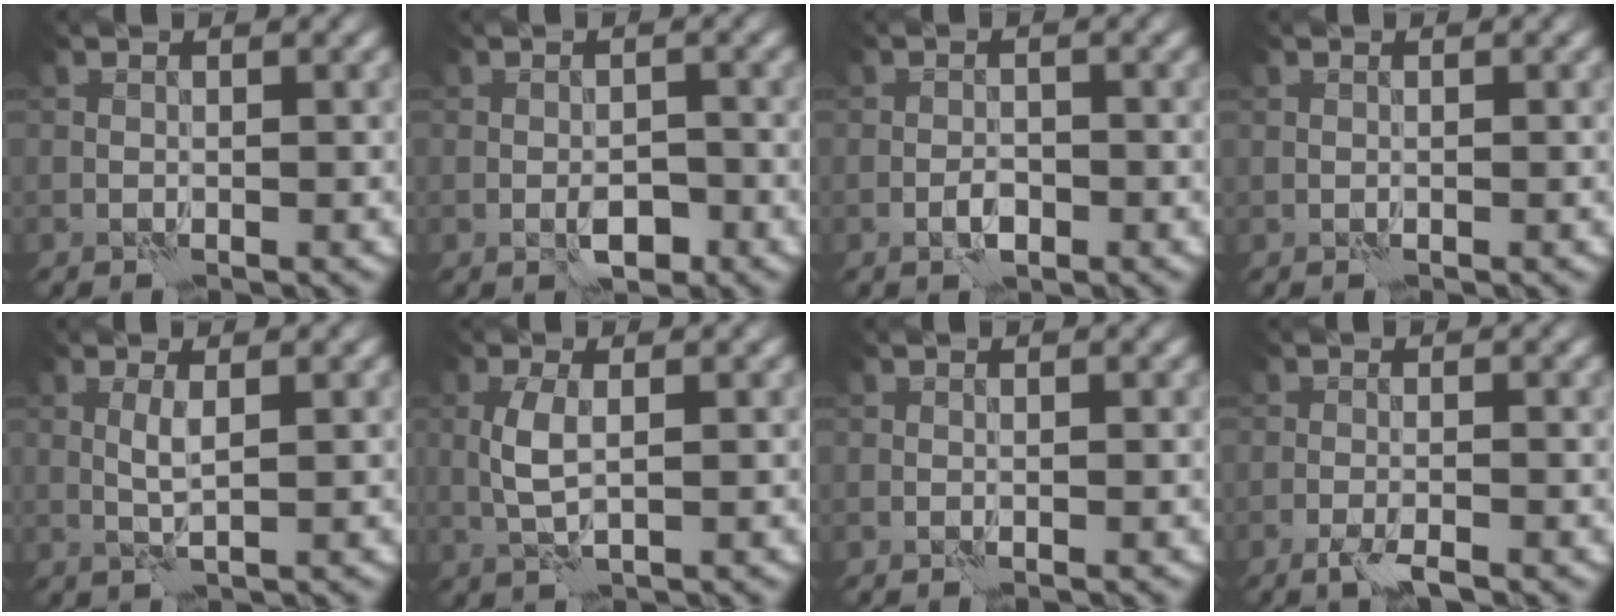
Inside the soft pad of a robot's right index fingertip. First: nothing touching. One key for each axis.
{"total": 2.5, "fx": -1.2, "fy": 1.2, "fz": 1.8, "tx": -0.029, "ty": 0.001, "tz": -0.019}
{"total": 1.7, "fx": -0.9, "fy": 0.7, "fz": 1.2, "tx": -0.021, "ty": 0.003, "tz": -0.019}
{"total": 0.0}
{"total": 1.6, "fx": 0.5, "fy": 0.1, "fz": 1.5, "tx": -0.038, "ty": 0.002, "tz": 0.008}
{"total": 2.8, "fx": 0.2, "fy": 1.0, "fz": 2.6, "tx": -0.063, "ty": 0.002, "tz": 0.004}
{"total": 0.0}
{"total": 2.1, "fx": -1.5, "fy": 0.2, "fz": 1.5, "tx": -0.035, "ty": -0.004, "tz": -0.033}